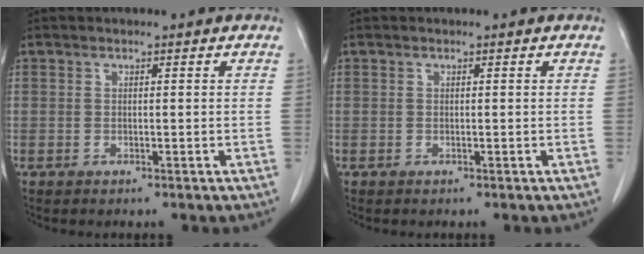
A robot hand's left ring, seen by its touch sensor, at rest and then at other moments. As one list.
[{"total": 0.0}]